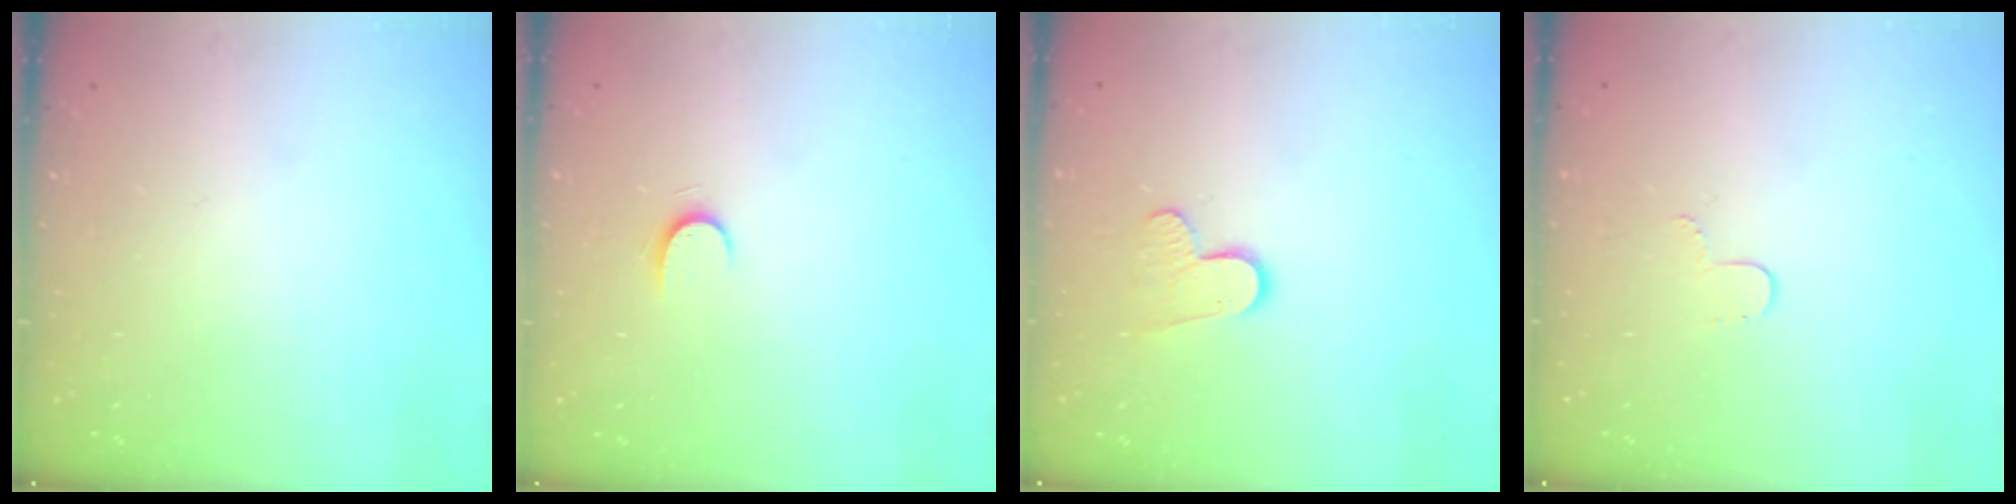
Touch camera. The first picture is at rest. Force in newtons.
{"total": 5.2, "press": 5.2, "slide": 0.6}
{"total": 7.8, "press": 7.7, "slide": 0.6}
{"total": 3.5, "press": 3.5, "slide": 0.4}